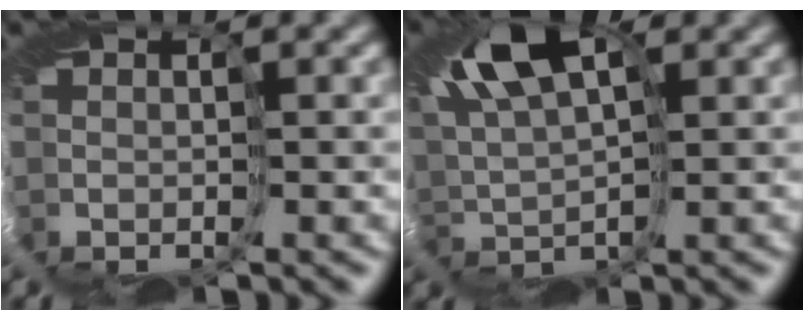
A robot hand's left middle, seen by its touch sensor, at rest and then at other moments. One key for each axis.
{"total": 6.6, "fx": 3.0, "fy": 3.1, "fz": 5.1, "tx": -0.103, "ty": 0.019, "tz": 0.041}